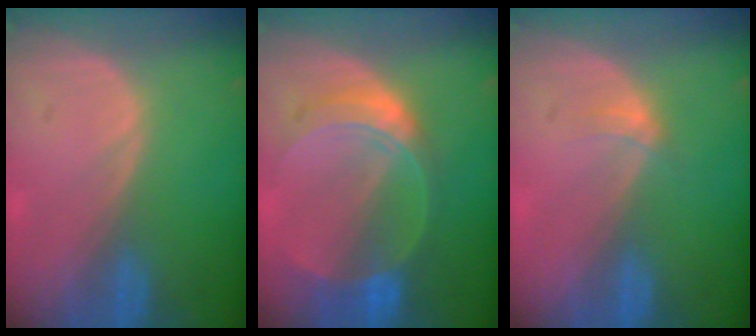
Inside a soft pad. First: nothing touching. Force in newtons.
{"total": 7.6, "press": 6.8, "slide": 3.5}
{"total": 1.6, "press": 1.3, "slide": 1.0}